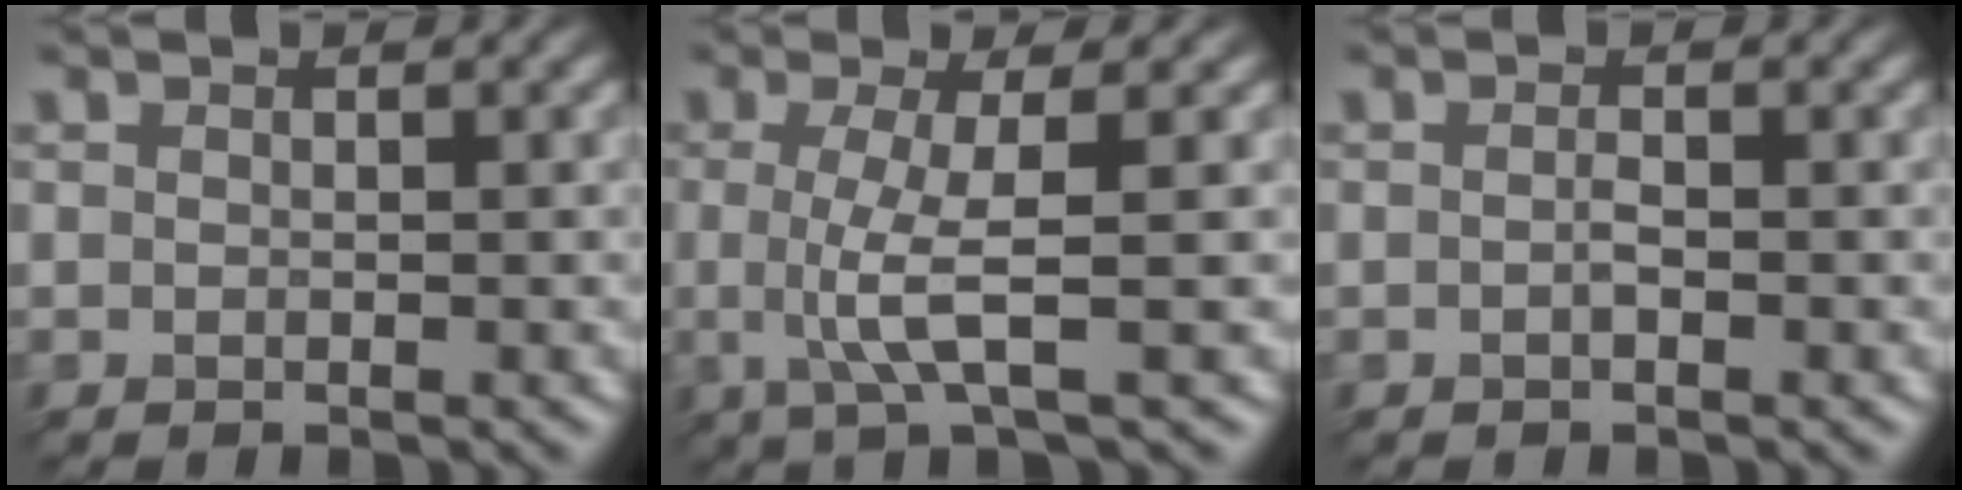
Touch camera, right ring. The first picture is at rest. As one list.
[{"total": 3.2, "force": [-0.1, 0.2, 3.2], "torque": [-0.073, 0.003, 0.008]}, {"total": 0.6, "force": [-0.3, -0.5, 0.1], "torque": [-0.010, 0.006, 0.006]}]